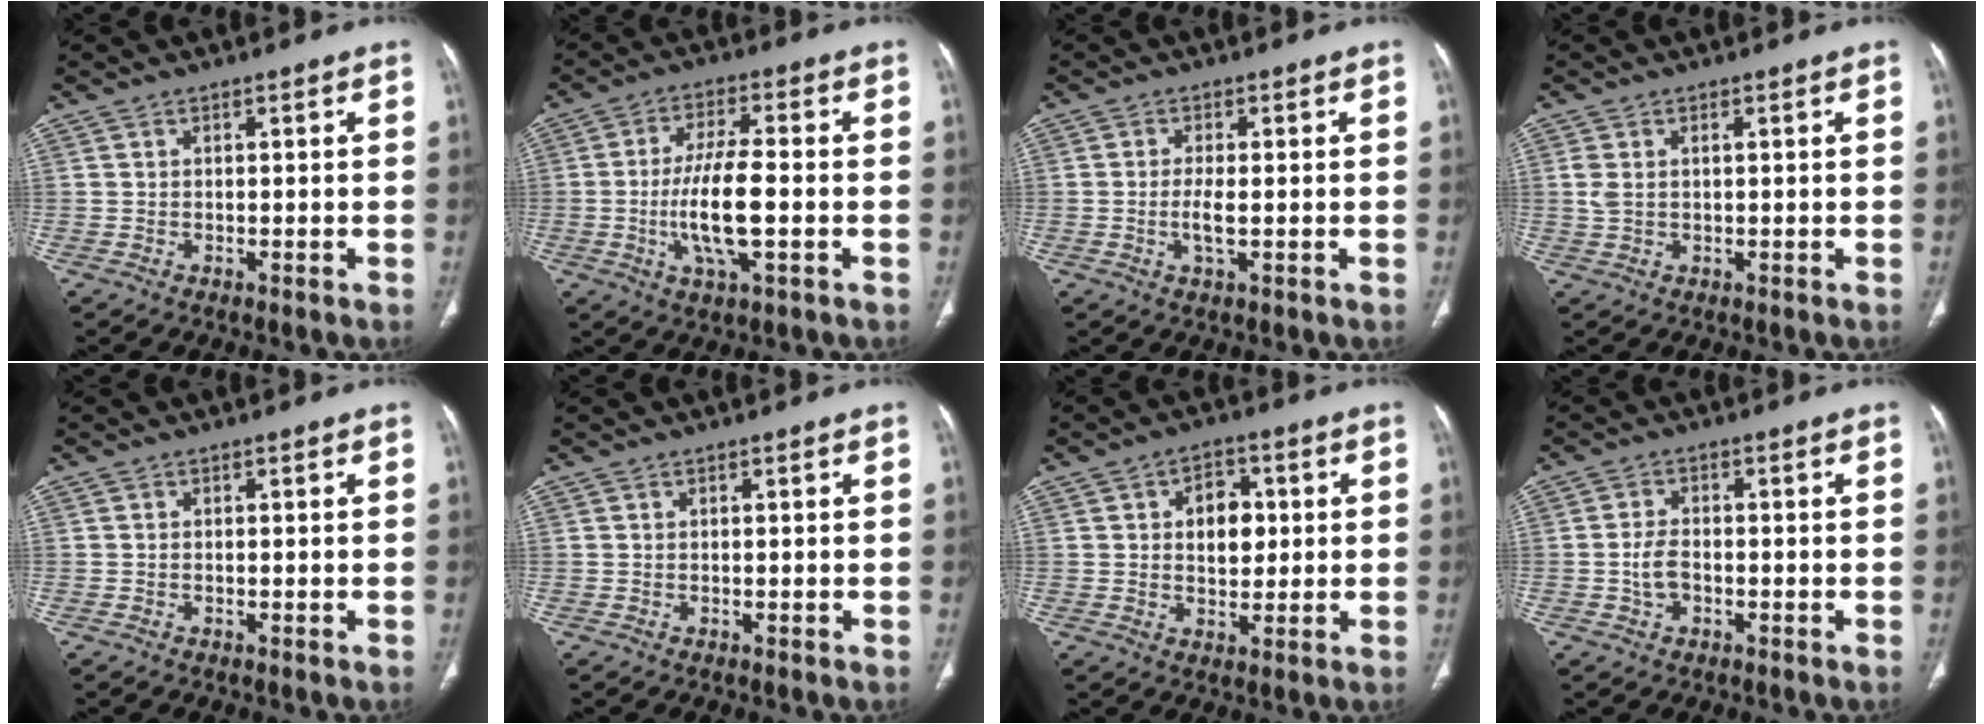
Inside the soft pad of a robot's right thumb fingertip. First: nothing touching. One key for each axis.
{"total": 11.0, "fx": -1.8, "fy": 3.1, "fz": 10.4, "tx": -0.207, "ty": 0.005, "tz": -0.035}
{"total": 3.4, "fx": -0.4, "fy": 1.0, "fz": 3.2, "tx": -0.070, "ty": -0.005, "tz": -0.009}
{"total": 2.8, "fx": 0.5, "fy": 1.6, "fz": 2.2, "tx": -0.065, "ty": 0.010, "tz": 0.014}
{"total": 0.0}
{"total": 0.0}
{"total": 7.4, "fx": 1.2, "fy": 5.1, "fz": 5.2, "tx": -0.042, "ty": 0.001, "tz": 0.015}
{"total": 3.6, "fx": -0.9, "fy": 2.3, "fz": 2.6, "tx": -0.049, "ty": 0.014, "tz": -0.018}